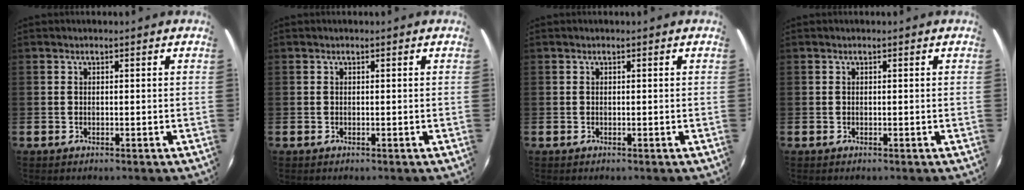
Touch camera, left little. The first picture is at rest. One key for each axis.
{"total": 0.0}
{"total": 0.0}
{"total": 0.0}